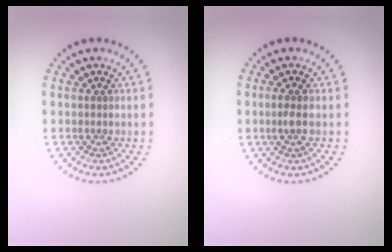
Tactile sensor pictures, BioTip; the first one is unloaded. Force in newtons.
{"total": 1.4, "press": 1.2, "slide": 0.7}